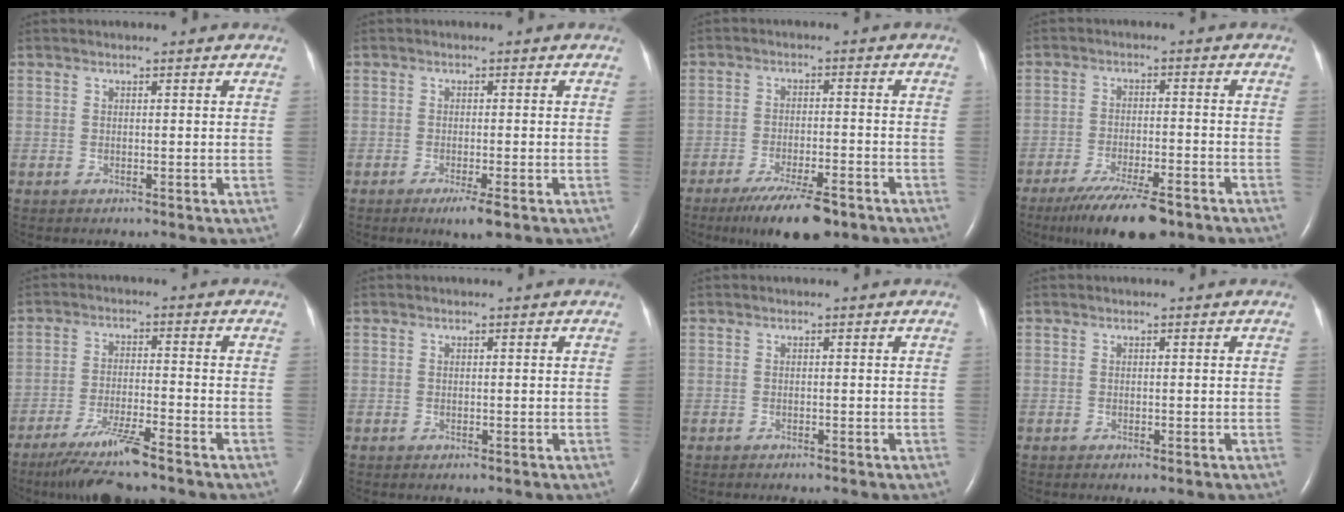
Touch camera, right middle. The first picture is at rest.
{"total": 3.0, "force": [-1.6, 0.0, 2.5], "torque": [-0.040, -0.012, -0.024]}
{"total": 9.8, "force": [-7.0, 1.8, 6.6], "torque": [-0.112, -0.021, -0.110]}
{"total": 11.4, "force": [-8.3, 1.9, 7.5], "torque": [-0.125, -0.026, -0.133]}
{"total": 8.2, "force": [-6.4, -0.2, 5.2], "torque": [-0.099, -0.028, -0.116]}
{"total": 0.6, "force": [-0.4, 0.0, 0.5], "torque": [-0.011, -0.002, -0.002]}
{"total": 2.6, "force": [-2.3, 0.1, 1.3], "torque": [-0.020, -0.004, -0.023]}
{"total": 1.3, "force": [-0.9, 0.0, 1.0], "torque": [-0.012, -0.006, -0.008]}